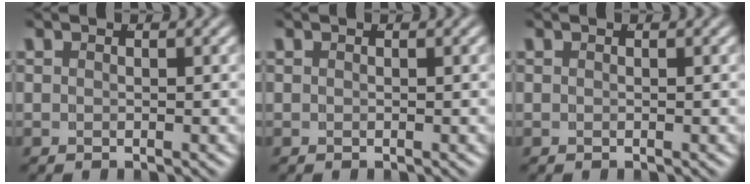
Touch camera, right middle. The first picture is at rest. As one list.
[{"total": 0.0}, {"total": 0.0}]